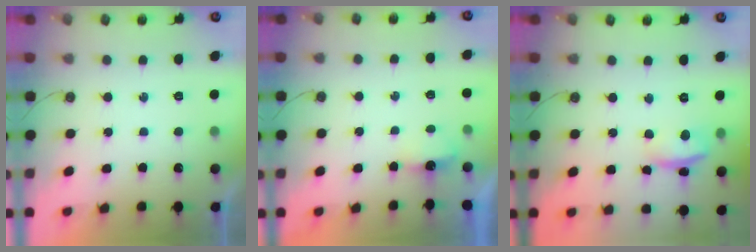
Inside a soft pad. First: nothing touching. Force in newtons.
{"total": 2.9, "press": 2.8, "slide": 0.6}
{"total": 11.7, "press": 5.7, "slide": 10.3}